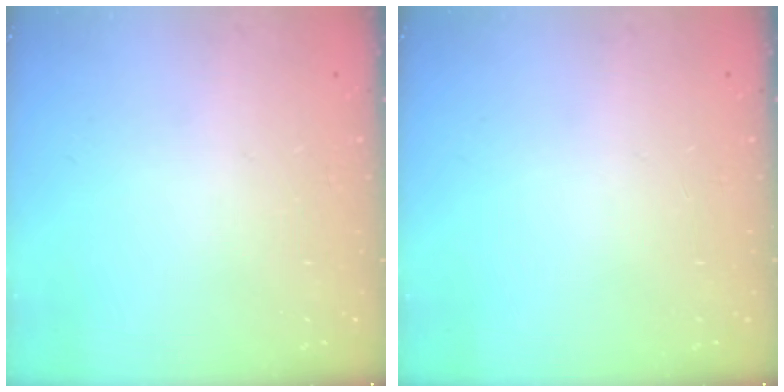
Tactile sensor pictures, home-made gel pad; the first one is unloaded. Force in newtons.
{"total": 0.0}